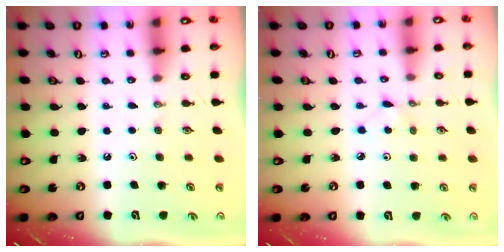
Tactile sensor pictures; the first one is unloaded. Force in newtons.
{"total": 2.0, "press": 2.0, "slide": 0.3}